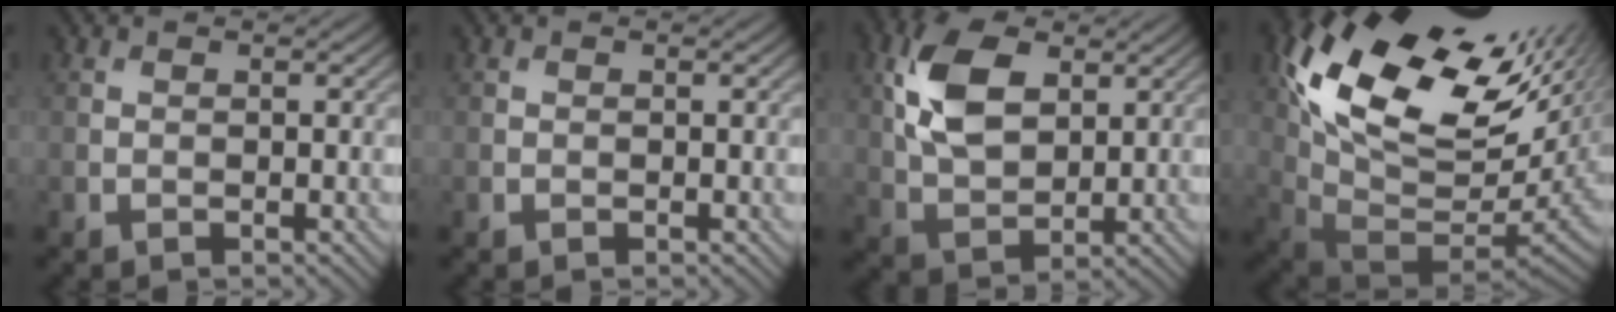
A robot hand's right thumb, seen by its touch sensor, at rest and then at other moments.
{"total": 0.0}
{"total": 9.8, "force": [3.2, 5.7, 7.3], "torque": [-0.175, 0.009, 0.060]}
{"total": 17.6, "force": [7.1, 9.0, 13.3], "torque": [-0.268, -0.012, 0.142]}